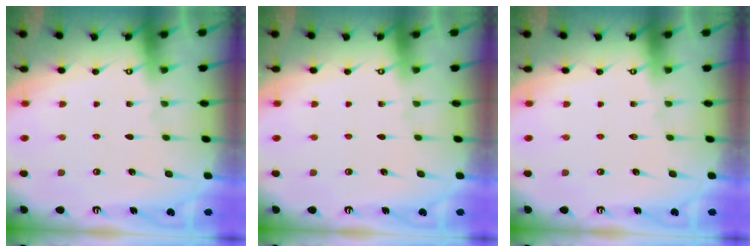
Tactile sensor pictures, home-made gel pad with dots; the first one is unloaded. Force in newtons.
{"total": 0.0}
{"total": 0.0}